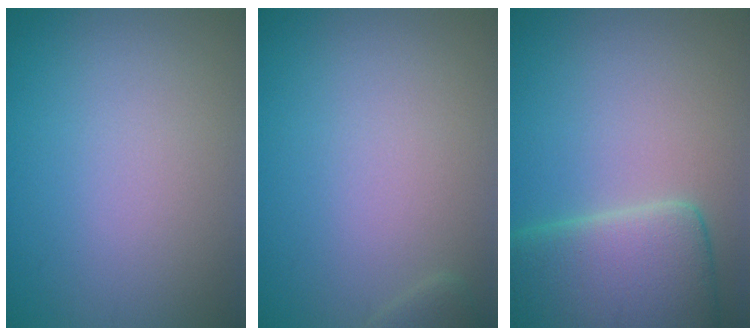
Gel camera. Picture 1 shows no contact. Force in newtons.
{"total": 0.9, "press": 0.9, "slide": 0.1}
{"total": 9.2, "press": 9.2, "slide": 0.8}